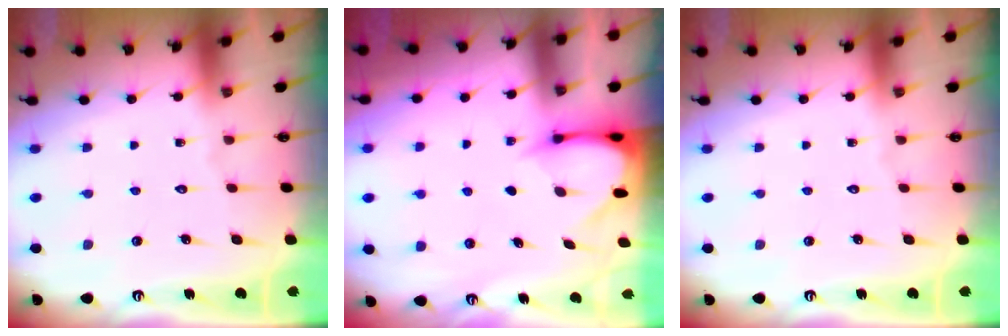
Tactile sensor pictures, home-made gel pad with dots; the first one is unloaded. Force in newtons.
{"total": 3.3, "press": 3.3, "slide": 0.3}
{"total": 0.0}